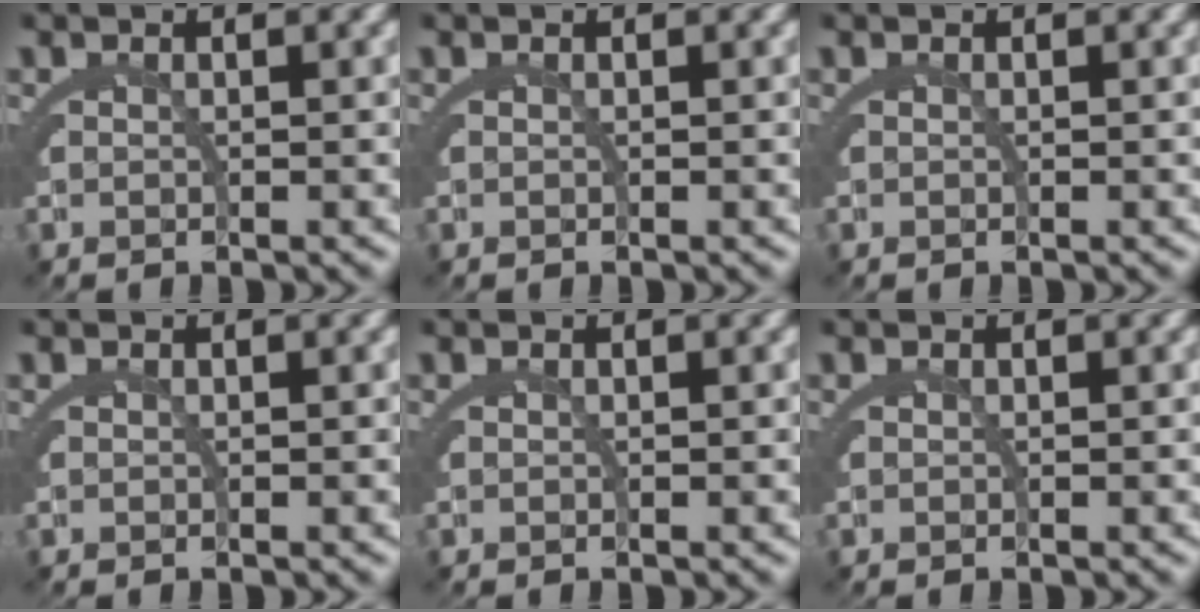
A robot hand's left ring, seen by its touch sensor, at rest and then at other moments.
{"total": 0.0}
{"total": 0.0}
{"total": 0.0}
{"total": 0.0}
{"total": 0.0}